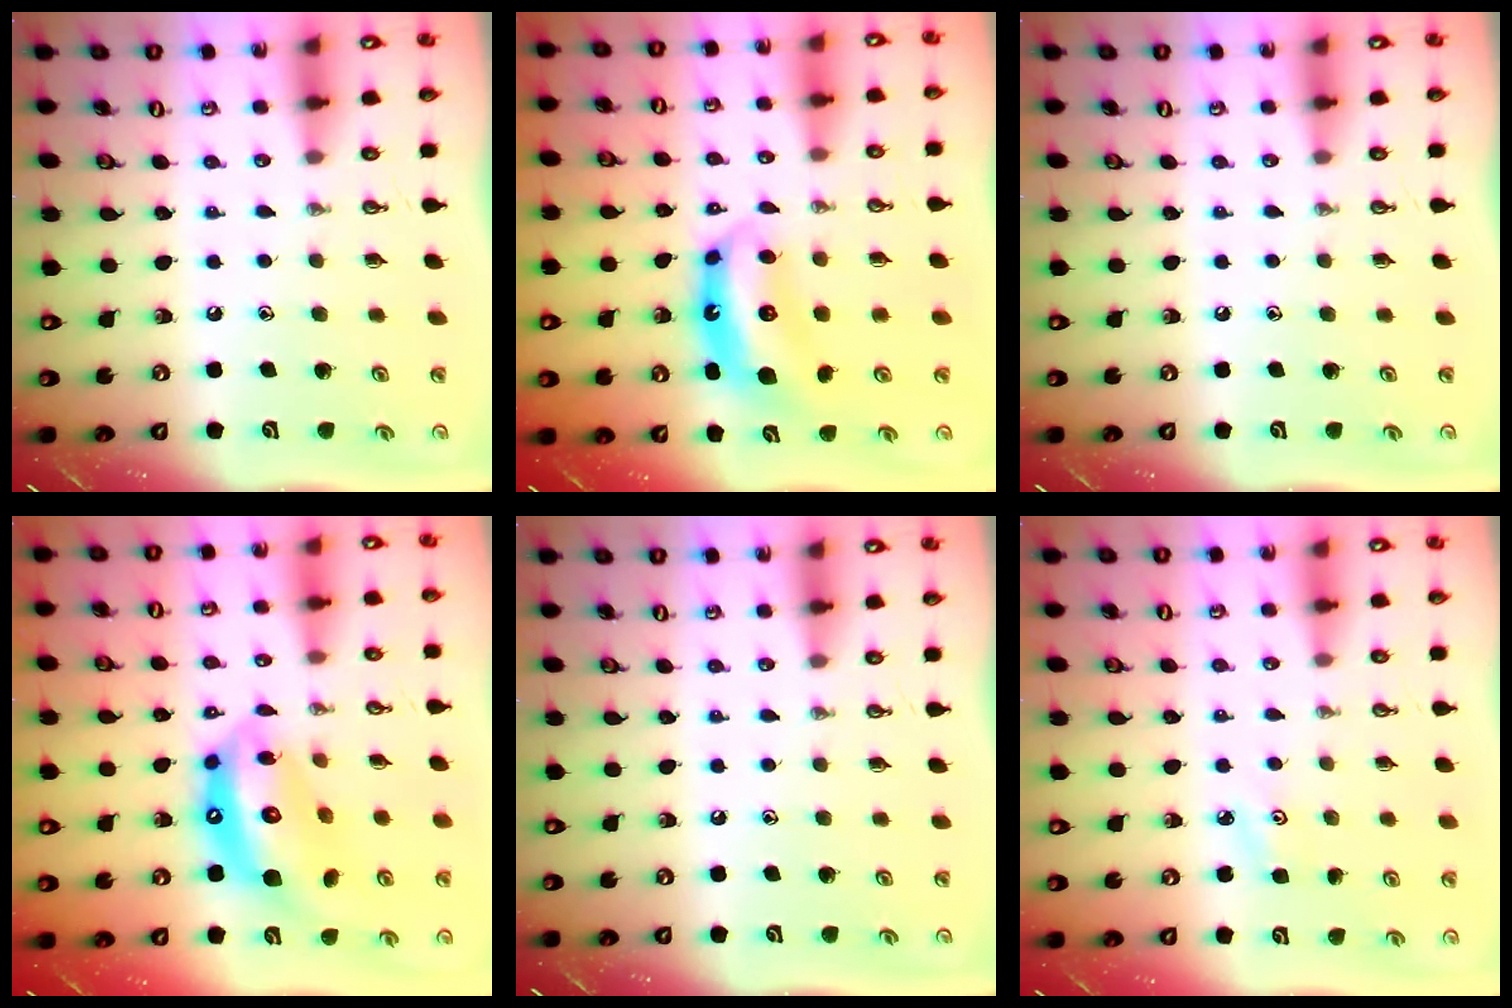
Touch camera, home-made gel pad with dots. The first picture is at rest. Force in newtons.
{"total": 6.9, "press": 6.9, "slide": 0.6}
{"total": 0.0}
{"total": 16.3, "press": 16.2, "slide": 1.9}
{"total": 0.0}
{"total": 2.6, "press": 2.6, "slide": 0.3}